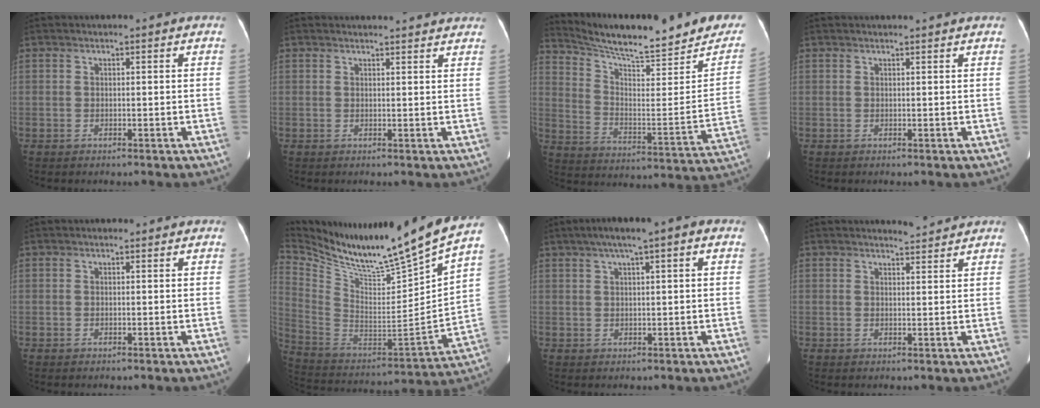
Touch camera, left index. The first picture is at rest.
{"total": 7.5, "force": [7.3, 1.0, 1.7], "torque": [-0.013, 0.013, 0.068]}
{"total": 23.2, "force": [20.5, 3.0, 10.4], "torque": [-0.164, -0.058, 0.285]}
{"total": 2.4, "force": [2.3, -0.2, 0.7], "torque": [-0.009, 0.012, 0.029]}
{"total": 0.0}
{"total": 24.2, "force": [20.8, -1.4, 12.2], "torque": [-0.228, -0.076, 0.342]}
{"total": 6.4, "force": [3.3, 0.6, 5.5], "torque": [-0.087, 0.033, 0.049]}
{"total": 2.1, "force": [2.1, -0.1, -0.1], "torque": [-0.005, -0.004, 0.033]}